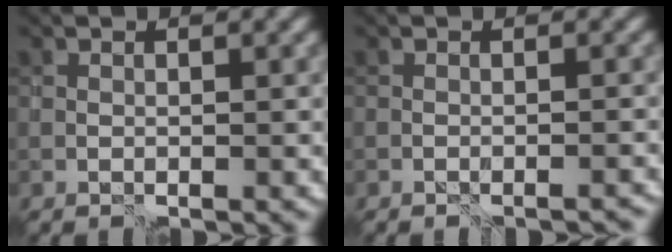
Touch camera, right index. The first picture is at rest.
{"total": 1.7, "force": [-1.5, -0.7, -0.2], "torque": [0.009, 0.008, -0.017]}